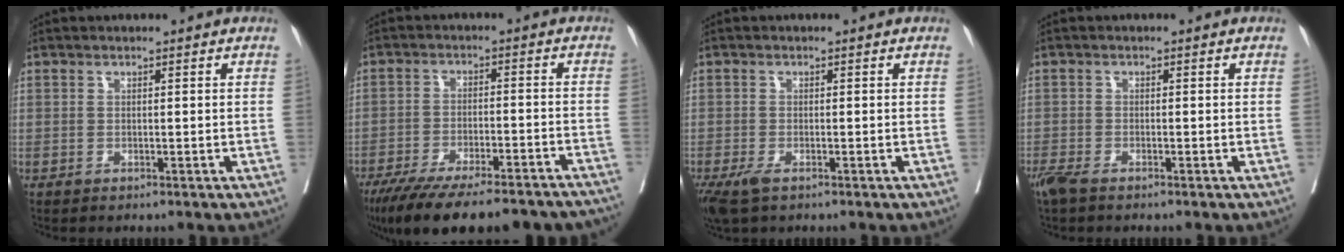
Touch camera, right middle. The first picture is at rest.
{"total": 22.9, "force": [-19.4, 4.3, 11.5], "torque": [-0.153, -0.028, -0.267]}
{"total": 3.7, "force": [-2.3, 1.3, 2.5], "torque": [-0.056, -0.011, -0.040]}
{"total": 3.3, "force": [-2.6, 0.8, 1.9], "torque": [-0.044, -0.011, -0.049]}